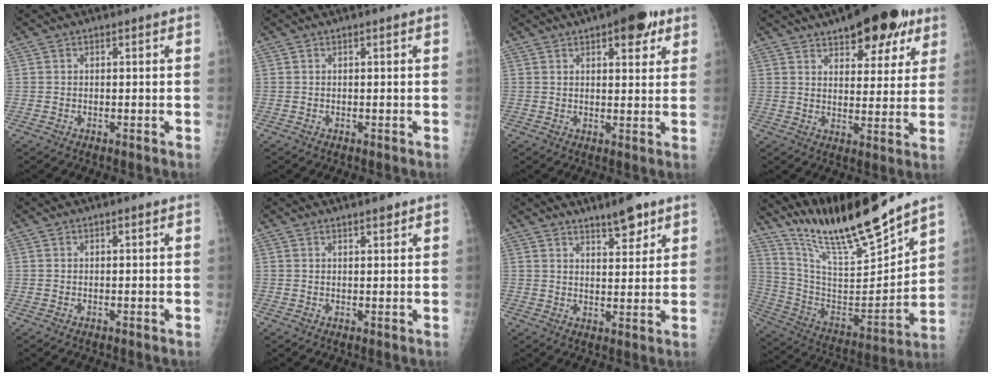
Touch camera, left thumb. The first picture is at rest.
{"total": 0.0}
{"total": 8.4, "force": [4.7, 3.4, 6.1], "torque": [-0.057, -0.016, 0.058]}
{"total": 15.5, "force": [9.6, 6.8, 10.1], "torque": [-0.095, -0.028, 0.133]}
{"total": 0.0}
{"total": 1.7, "force": [1.3, 0.3, 0.9], "torque": [-0.012, -0.008, 0.021]}
{"total": 6.2, "force": [4.6, 1.8, 3.9], "torque": [-0.043, -0.032, 0.069]}
{"total": 21.2, "force": [18.4, 2.0, 10.4], "torque": [-0.150, -0.107, 0.334]}